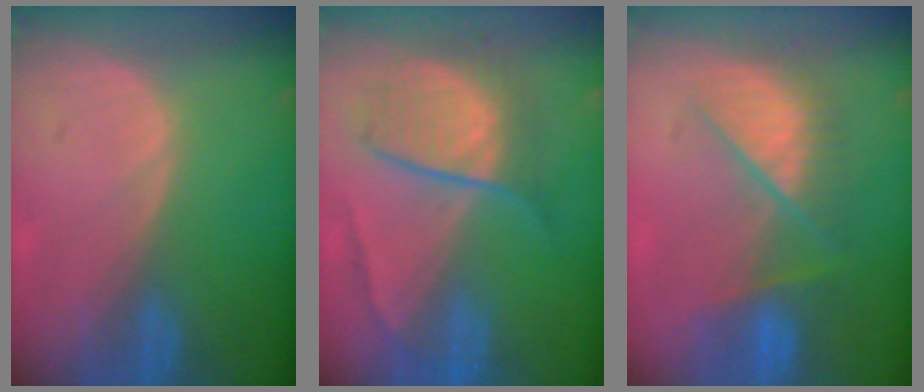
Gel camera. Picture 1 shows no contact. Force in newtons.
{"total": 7.3, "press": 7.3, "slide": 0.2}
{"total": 7.3, "press": 7.3, "slide": 0.5}